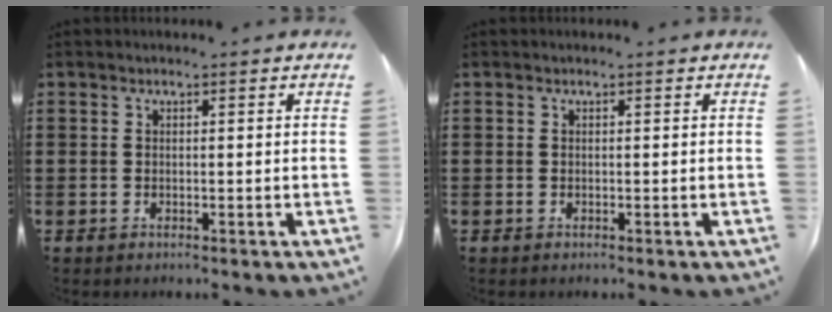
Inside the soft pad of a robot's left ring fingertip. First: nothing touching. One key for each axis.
{"total": 0.0}